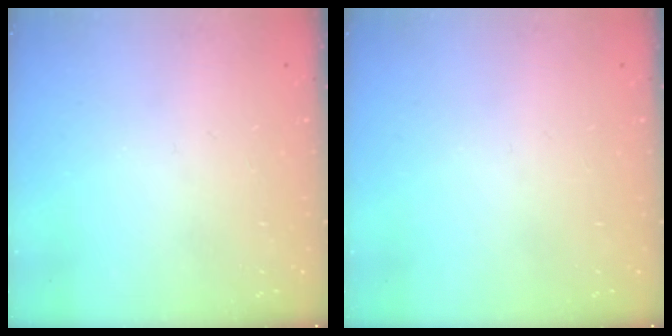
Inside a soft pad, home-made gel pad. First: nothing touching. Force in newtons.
{"total": 0.0}